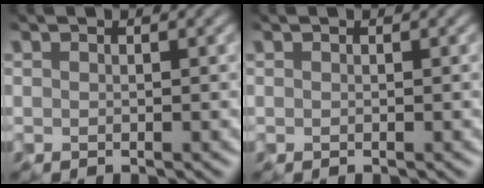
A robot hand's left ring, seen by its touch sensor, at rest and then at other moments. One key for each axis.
{"total": 0.0}